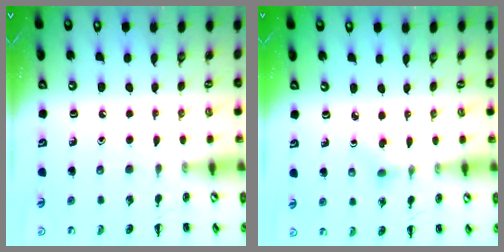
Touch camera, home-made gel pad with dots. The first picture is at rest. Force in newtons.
{"total": 2.2, "press": 2.0, "slide": 0.9}